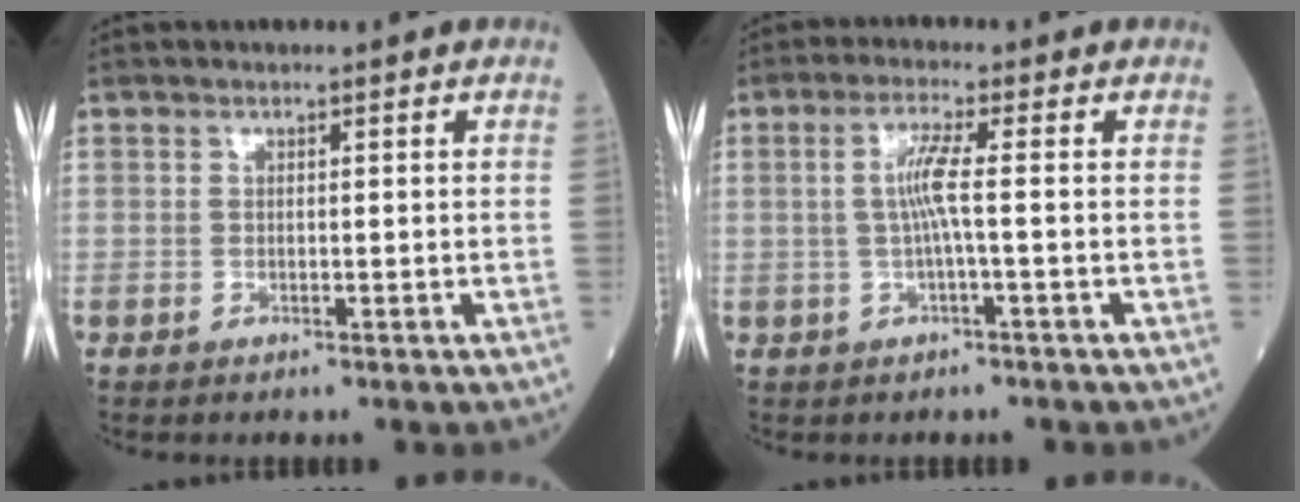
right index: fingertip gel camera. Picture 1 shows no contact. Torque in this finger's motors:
{"motor_torque": [0.17, -0.12, 0.31, 0.10]}